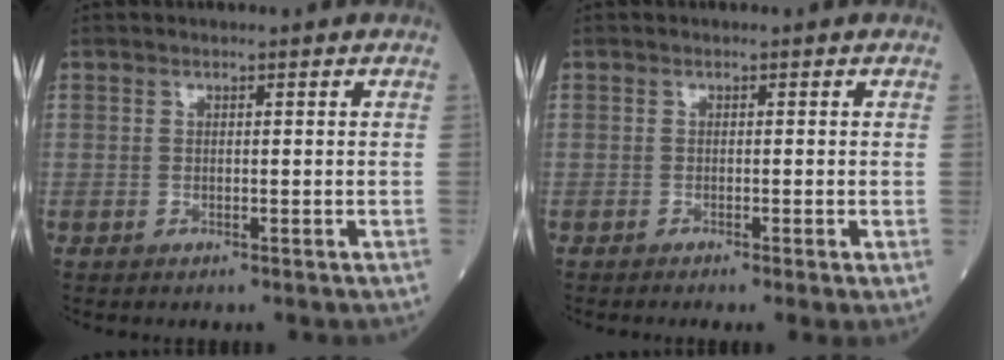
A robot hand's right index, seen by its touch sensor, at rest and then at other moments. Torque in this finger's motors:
{"motor_torque": [0.16, -0.14, 0.05, 0.03]}